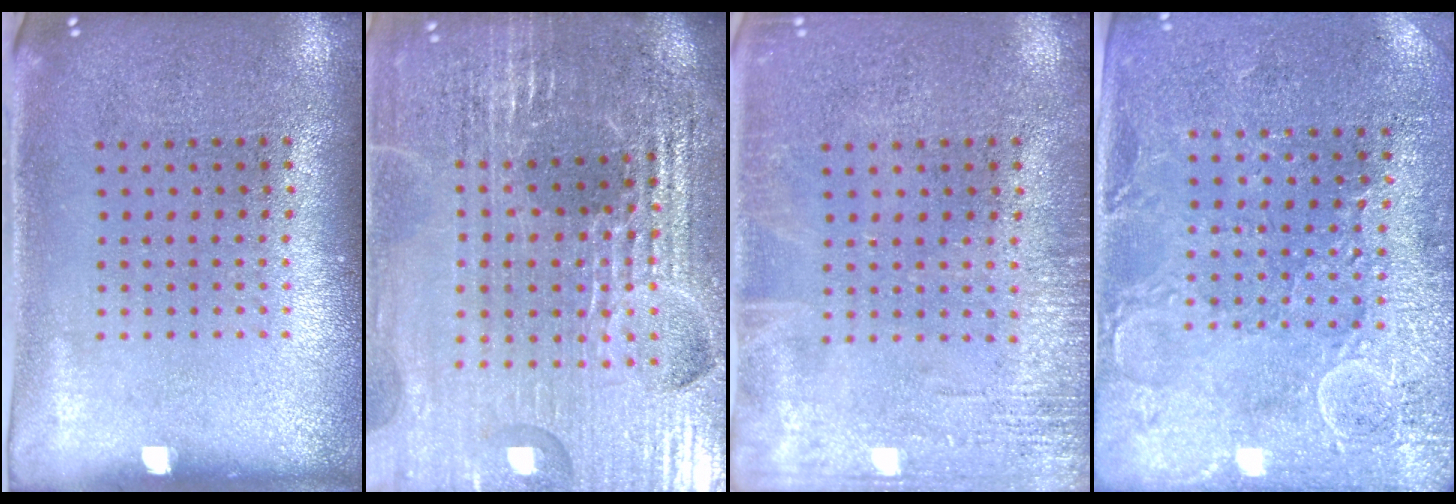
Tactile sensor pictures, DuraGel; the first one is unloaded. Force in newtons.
{"total": 5.4, "press": 5.0, "slide": 2.2}
{"total": 2.2, "press": 2.2, "slide": 0.3}
{"total": 2.7, "press": 2.7, "slide": 0.6}